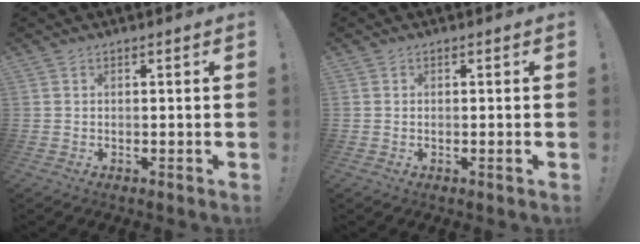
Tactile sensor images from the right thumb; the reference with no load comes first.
{"total": 1.1, "force": [-0.3, -0.2, 1.0], "torque": [-0.026, 0.003, -0.004]}